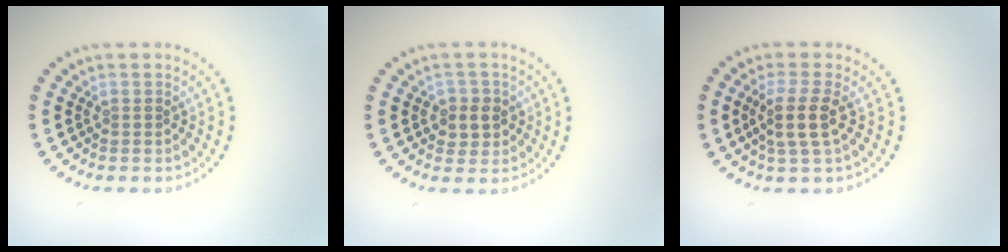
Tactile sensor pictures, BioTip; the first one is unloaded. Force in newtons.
{"total": 2.2, "press": 2.1, "slide": 0.7}
{"total": 2.7, "press": 2.2, "slide": 1.6}